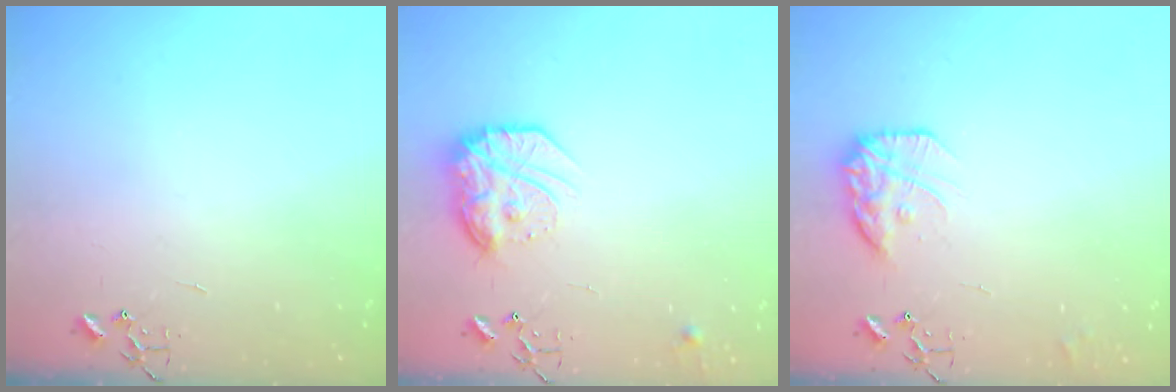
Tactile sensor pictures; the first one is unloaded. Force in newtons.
{"total": 16.9, "press": 16.8, "slide": 1.4}
{"total": 14.0, "press": 14.0, "slide": 1.0}